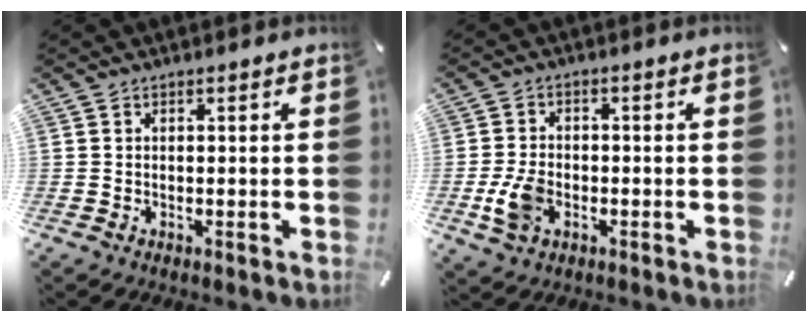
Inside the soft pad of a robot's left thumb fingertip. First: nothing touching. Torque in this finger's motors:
{"motor_torque": [0.03, 0.41, 0.01, -0.02, 0.10]}